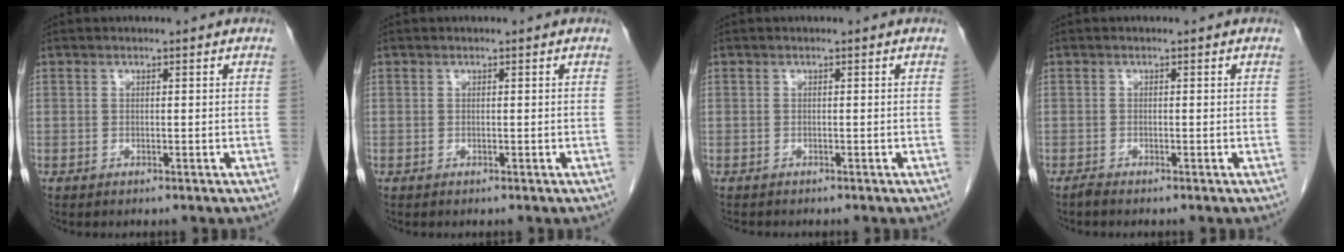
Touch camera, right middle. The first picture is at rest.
{"total": 0.0}
{"total": 1.4, "force": [-1.3, 0.3, 0.5], "torque": [-0.016, -0.007, -0.016]}
{"total": 0.7, "force": [-0.7, -0.1, 0.2], "torque": [-0.010, -0.002, -0.014]}